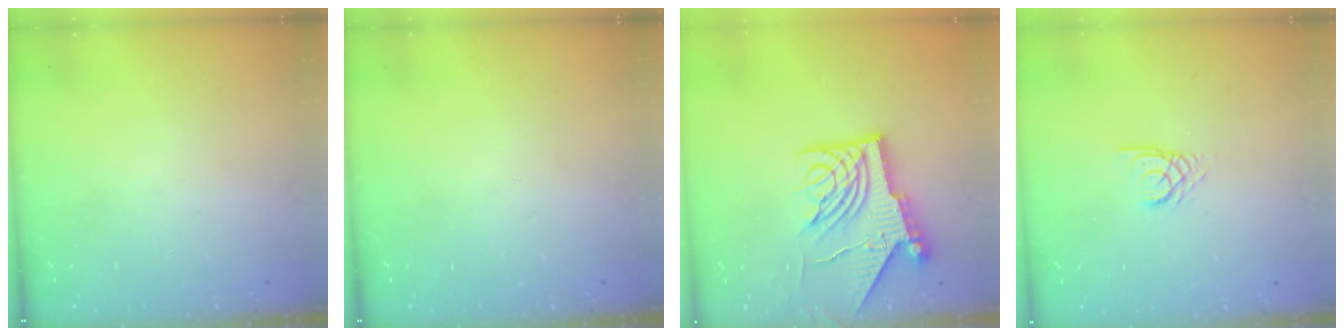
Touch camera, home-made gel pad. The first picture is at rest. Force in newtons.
{"total": 0.0}
{"total": 13.5, "press": 13.4, "slide": 1.6}
{"total": 2.8, "press": 2.8, "slide": 0.1}